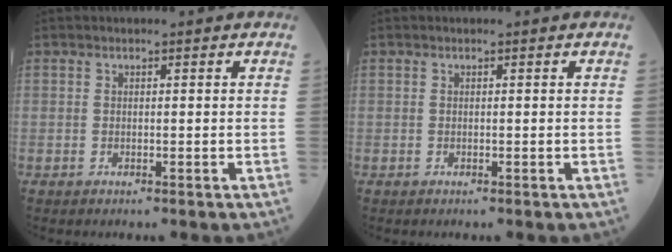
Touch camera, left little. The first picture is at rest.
{"total": 0.0}